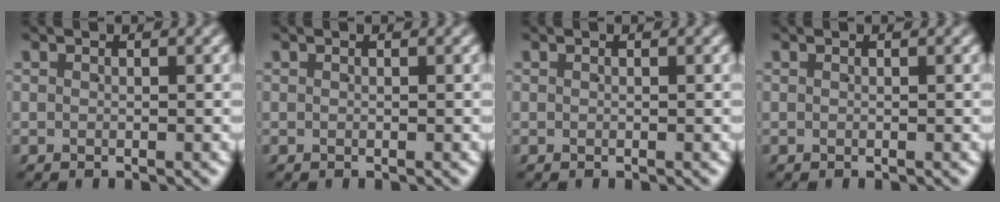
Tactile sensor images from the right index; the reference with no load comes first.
{"total": 0.0}
{"total": 0.0}
{"total": 0.0}